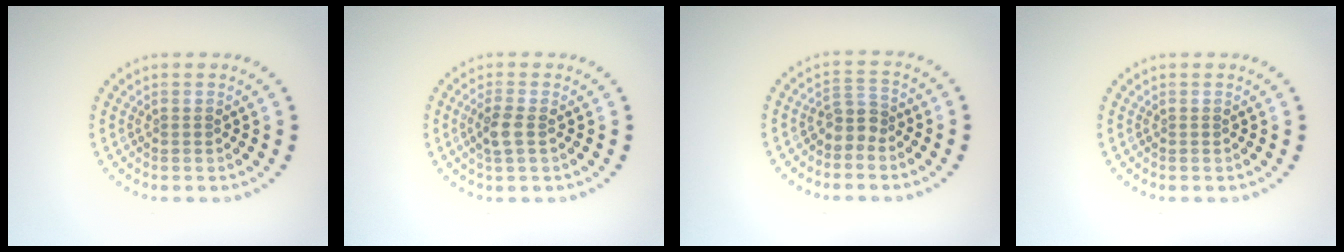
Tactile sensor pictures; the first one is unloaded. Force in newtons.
{"total": 1.9, "press": 1.8, "slide": 0.6}
{"total": 2.2, "press": 1.7, "slide": 1.4}
{"total": 0.0}